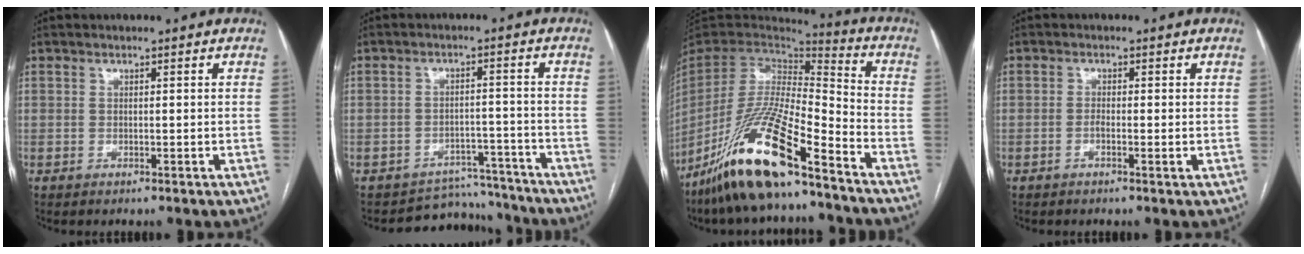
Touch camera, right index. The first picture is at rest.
{"total": 7.6, "force": [-7.0, 2.7, -1.3], "torque": [0.029, 0.037, -0.095]}
{"total": 19.5, "force": [-13.5, 2.9, 13.7], "torque": [-0.301, -0.038, -0.257]}
{"total": 1.8, "force": [-0.5, 0.2, 1.7], "torque": [-0.029, 0.001, -0.011]}